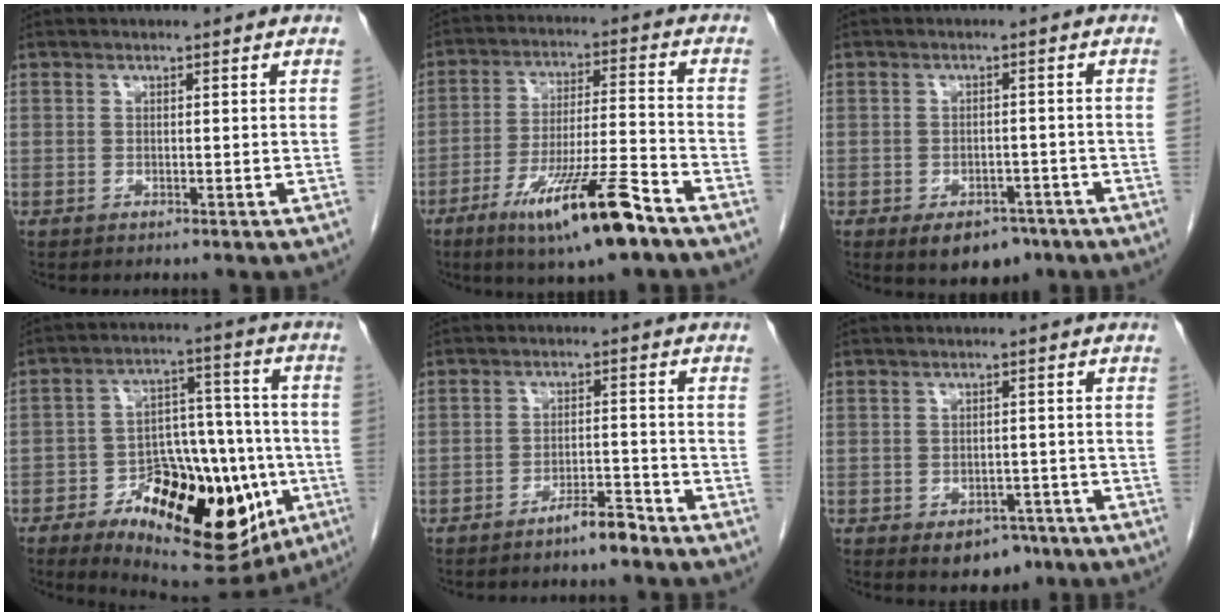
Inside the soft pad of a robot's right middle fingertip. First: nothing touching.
{"total": 14.0, "force": [-8.5, 0.7, 11.1], "torque": [-0.199, -0.026, -0.145]}
{"total": 6.0, "force": [-3.8, 3.5, 3.0], "torque": [-0.034, 0.002, -0.047]}
{"total": 23.6, "force": [-9.3, 10.0, 19.3], "torque": [-0.253, 0.012, -0.121]}
{"total": 3.7, "force": [-3.1, 0.4, 2.0], "torque": [-0.026, 0.001, -0.054]}
{"total": 3.8, "force": [-1.8, 2.5, 2.1], "torque": [-0.019, 0.001, -0.012]}